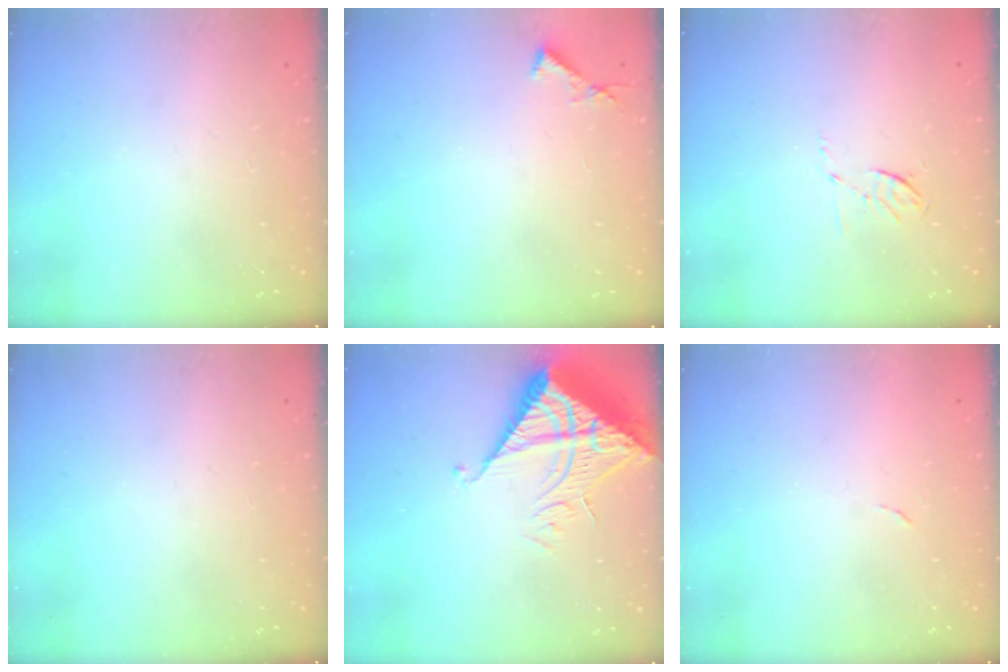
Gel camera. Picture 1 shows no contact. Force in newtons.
{"total": 3.8, "press": 3.8, "slide": 0.3}
{"total": 4.2, "press": 3.9, "slide": 1.6}
{"total": 0.0}
{"total": 12.1, "press": 12.0, "slide": 1.3}
{"total": 3.8, "press": 3.8, "slide": 0.2}